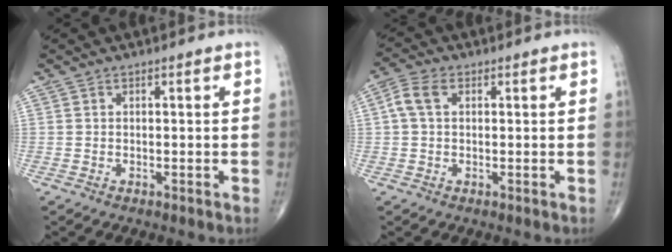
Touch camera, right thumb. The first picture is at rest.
{"total": 4.5, "force": [0.9, 2.9, 3.3], "torque": [-0.080, 0.015, 0.015]}